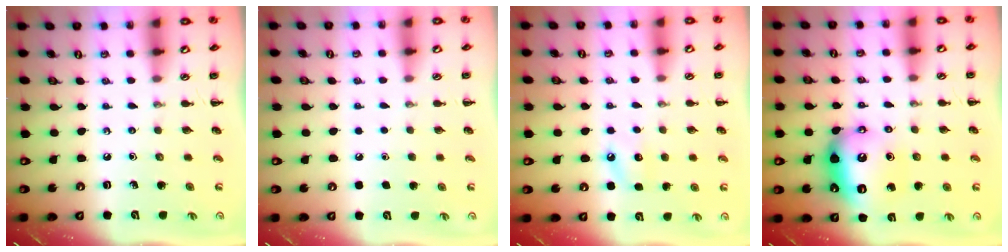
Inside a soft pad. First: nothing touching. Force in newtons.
{"total": 1.7, "press": 1.6, "slide": 0.1}
{"total": 6.5, "press": 6.2, "slide": 1.9}
{"total": 12.6, "press": 12.5, "slide": 1.5}